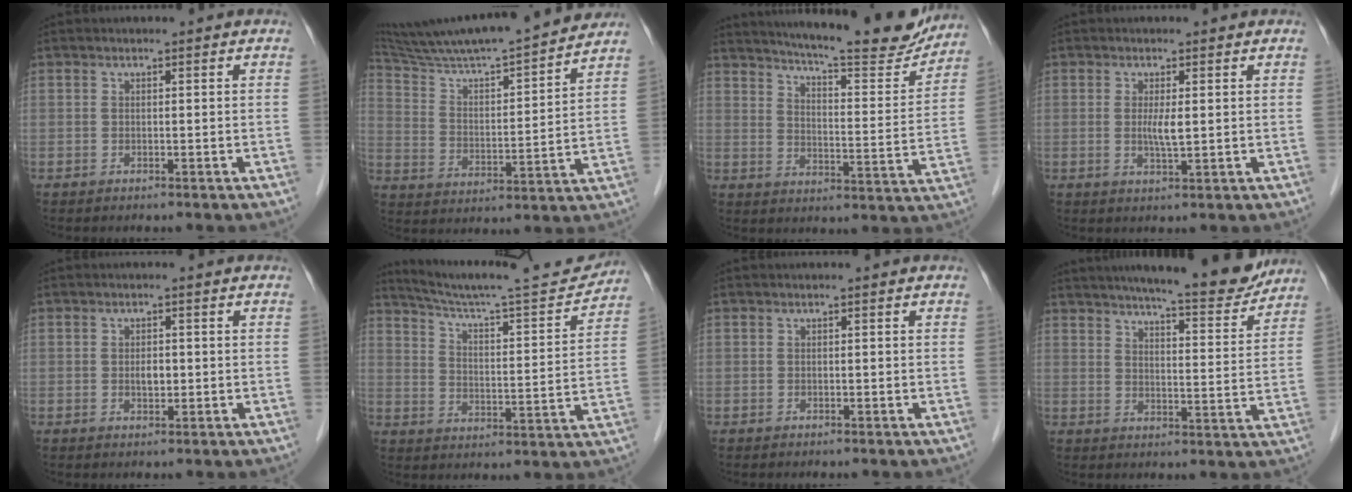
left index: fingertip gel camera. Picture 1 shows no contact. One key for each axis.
{"total": 21.1, "fx": 19.1, "fy": 0.1, "fz": 9.0, "tx": -0.157, "ty": 0.003, "tz": 0.301}
{"total": 19.7, "fx": 18.0, "fy": 1.6, "fz": 7.9, "tx": -0.119, "ty": -0.044, "tz": 0.237}
{"total": 2.6, "fx": 0.3, "fy": 0.3, "fz": 2.6, "tx": -0.053, "ty": -0.004, "tz": 0.007}
{"total": 1.9, "fx": -0.1, "fy": 1.0, "fz": 1.6, "tx": -0.028, "ty": 0.000, "tz": 0.000}
{"total": 17.6, "fx": 16.7, "fy": 0.2, "fz": 5.5, "tx": -0.094, "ty": -0.028, "tz": 0.243}
{"total": 0.0}
{"total": 15.5, "fx": 13.8, "fy": 1.6, "fz": 6.9, "tx": -0.096, "ty": -0.013, "tz": 0.182}